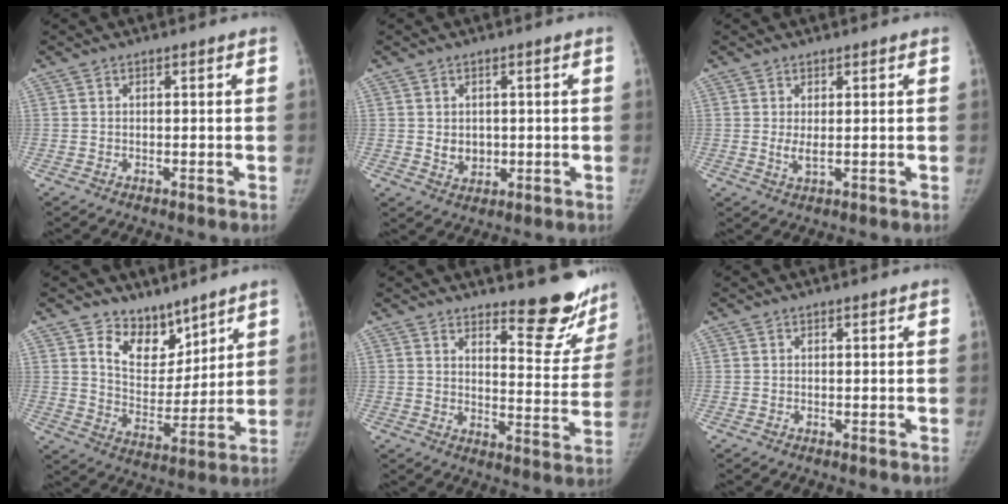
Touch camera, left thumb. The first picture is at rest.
{"total": 3.9, "force": [0.2, 3.2, 2.3], "torque": [-0.021, -0.006, 0.013]}
{"total": 2.3, "force": [0.4, 0.9, 2.1], "torque": [-0.039, -0.008, 0.012]}
{"total": 9.9, "force": [7.4, 5.8, 3.2], "torque": [-0.014, -0.063, 0.140]}
{"total": 13.6, "force": [11.6, 3.9, 6.0], "torque": [-0.030, -0.110, 0.144]}
{"total": 0.0}